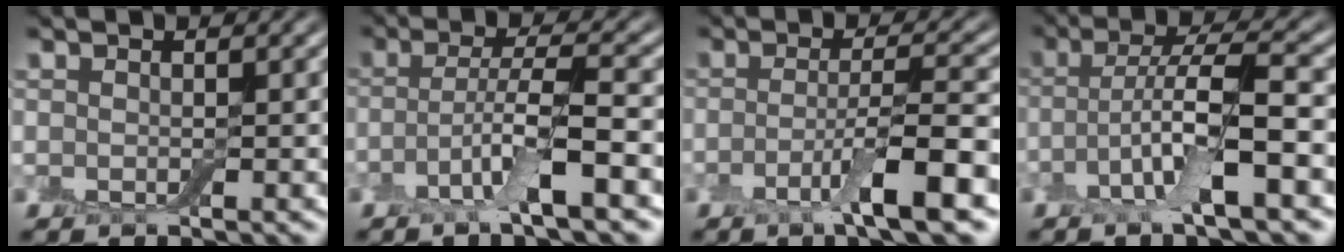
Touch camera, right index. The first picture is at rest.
{"total": 5.1, "force": [-2.2, 0.7, 4.5], "torque": [-0.084, 0.002, -0.049]}
{"total": 5.8, "force": [-2.3, 0.8, 5.3], "torque": [-0.082, -0.001, -0.046]}
{"total": 6.5, "force": [-2.1, 1.2, 6.0], "torque": [-0.114, 0.007, -0.044]}